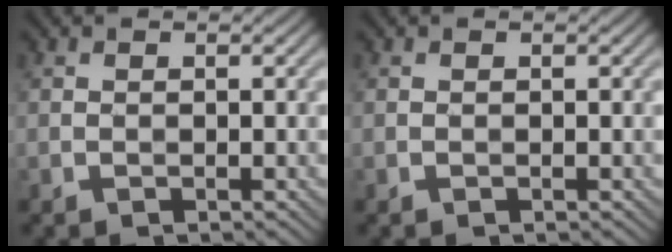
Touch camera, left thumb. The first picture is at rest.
{"total": 0.0}